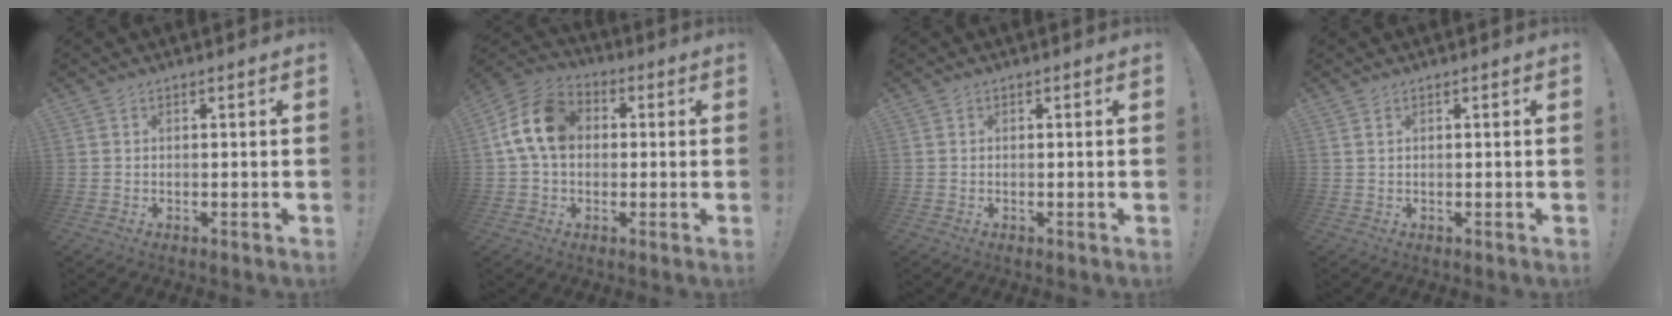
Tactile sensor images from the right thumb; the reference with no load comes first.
{"total": 14.2, "force": [2.5, 10.5, 9.2], "torque": [-0.174, 0.015, 0.051]}
{"total": 0.0}
{"total": 0.7, "force": [0.4, 0.2, 0.6], "torque": [-0.019, 0.004, 0.008]}